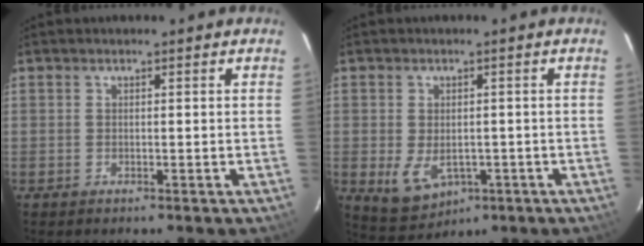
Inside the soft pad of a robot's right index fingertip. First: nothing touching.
{"total": 7.0, "force": [-2.0, 4.9, 4.6], "torque": [-0.091, -0.018, -0.018]}